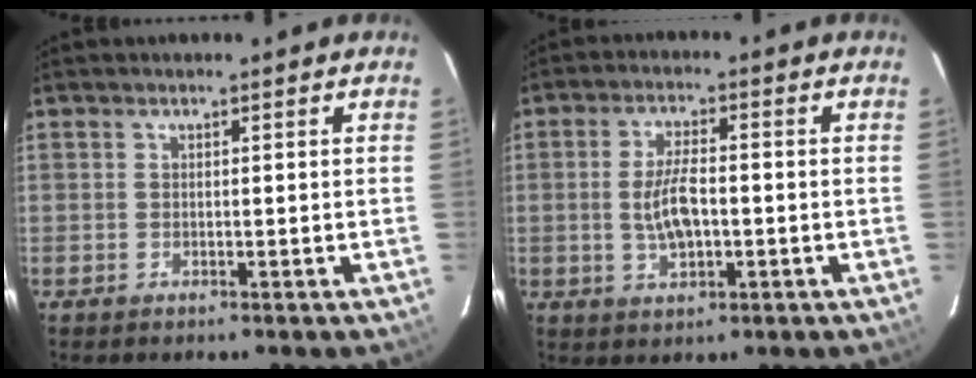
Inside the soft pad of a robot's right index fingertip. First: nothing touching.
{"total": 7.0, "force": [-0.8, 3.1, 6.3], "torque": [-0.124, 0.001, -0.011]}